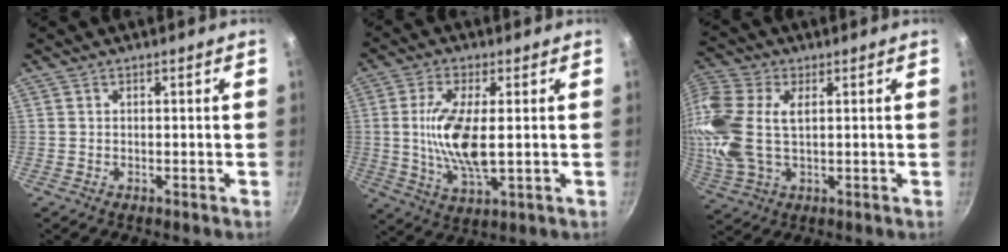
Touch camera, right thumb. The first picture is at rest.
{"total": 11.9, "force": [0.6, 4.4, 11.0], "torque": [-0.220, -0.009, 0.012]}
{"total": 16.4, "force": [2.6, 9.6, 13.1], "torque": [-0.295, 0.013, 0.047]}